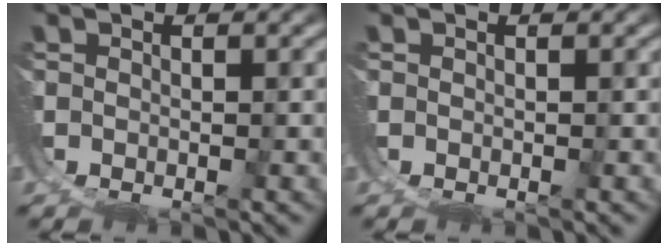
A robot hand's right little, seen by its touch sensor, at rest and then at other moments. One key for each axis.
{"total": 0.0}